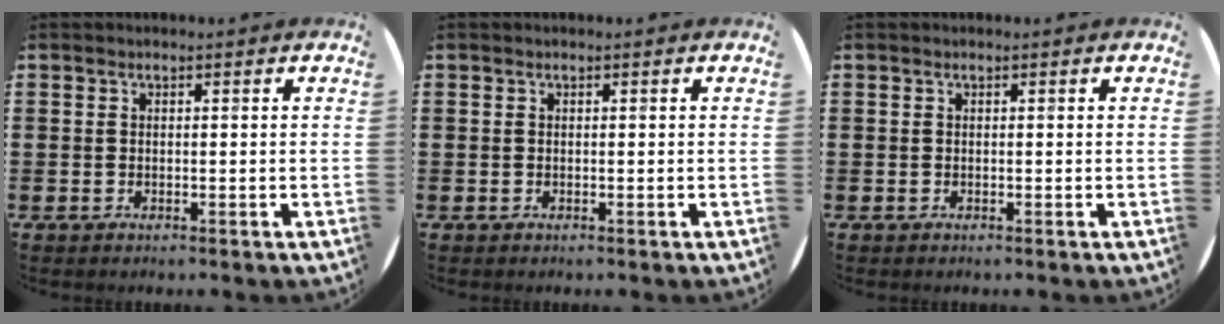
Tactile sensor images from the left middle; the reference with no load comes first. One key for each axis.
{"total": 0.0}
{"total": 0.0}